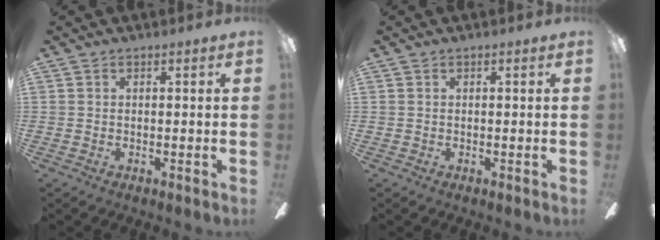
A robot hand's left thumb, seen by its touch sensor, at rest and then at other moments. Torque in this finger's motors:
{"motor_torque": [0.00, 0.00, -0.07, 0.07, 0.00]}